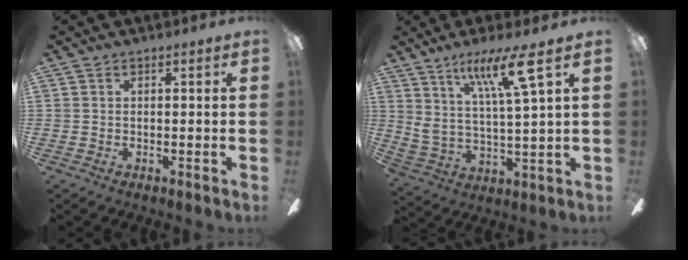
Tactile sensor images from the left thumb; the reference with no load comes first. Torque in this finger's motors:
{"motor_torque": [2.02, 2.05, 2.20, -0.43, 0.28]}